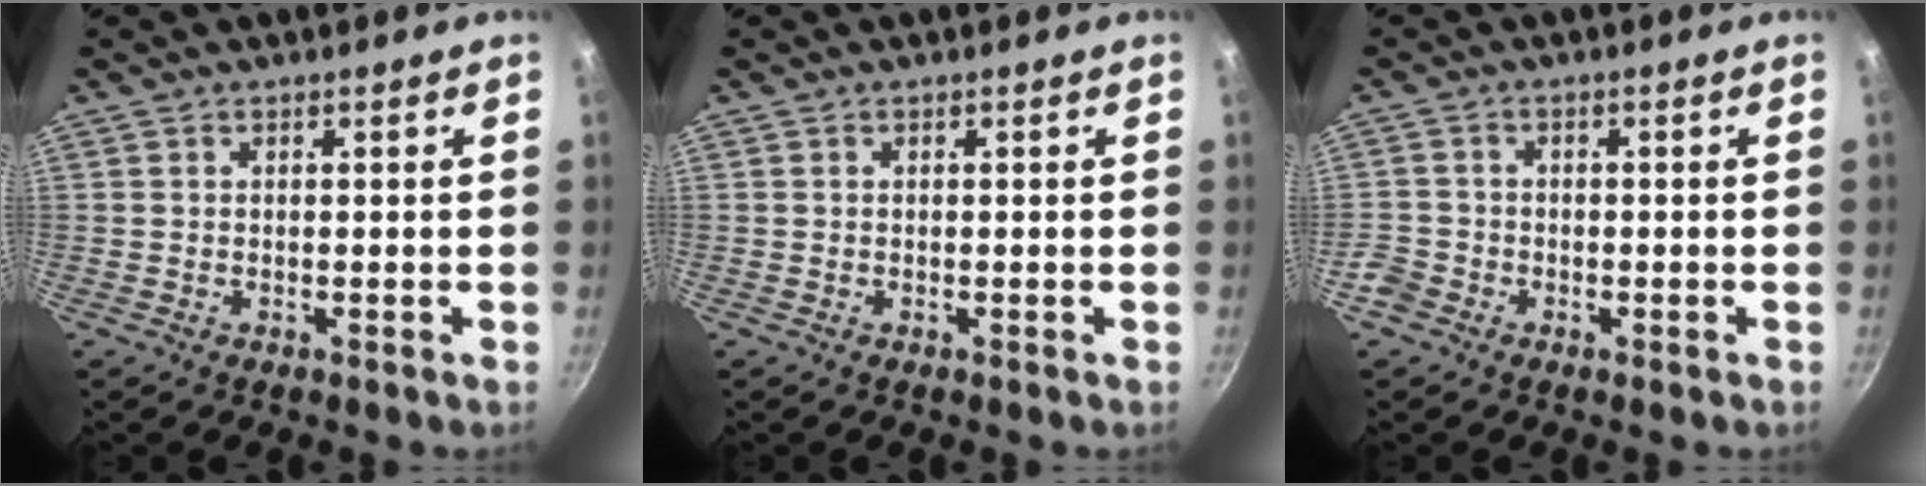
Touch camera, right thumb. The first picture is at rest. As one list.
[{"total": 0.0}, {"total": 4.0, "force": [-2.4, 3.0, 1.1], "torque": [-0.016, 0.023, -0.046]}]